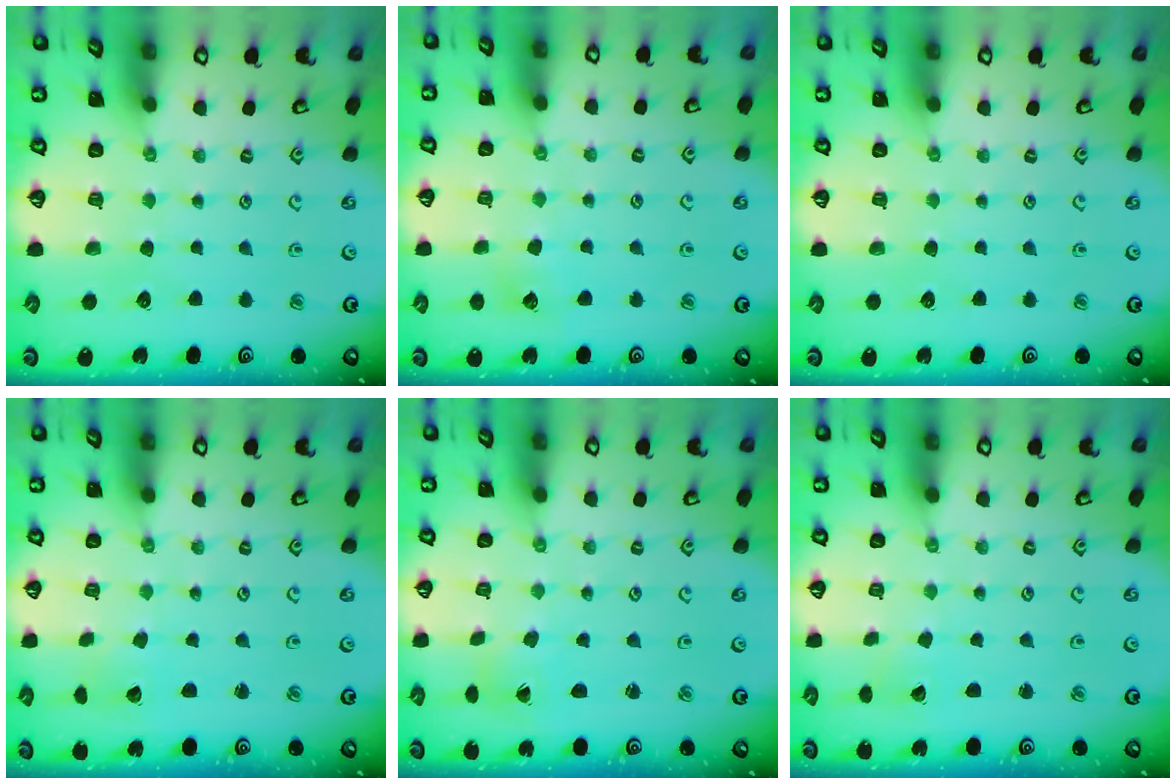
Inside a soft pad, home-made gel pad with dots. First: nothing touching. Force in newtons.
{"total": 6.5, "press": 6.5, "slide": 0.9}
{"total": 0.0}
{"total": 2.0, "press": 2.0, "slide": 0.2}
{"total": 0.7, "press": 0.7, "slide": 0.1}
{"total": 1.6, "press": 1.6, "slide": 0.1}